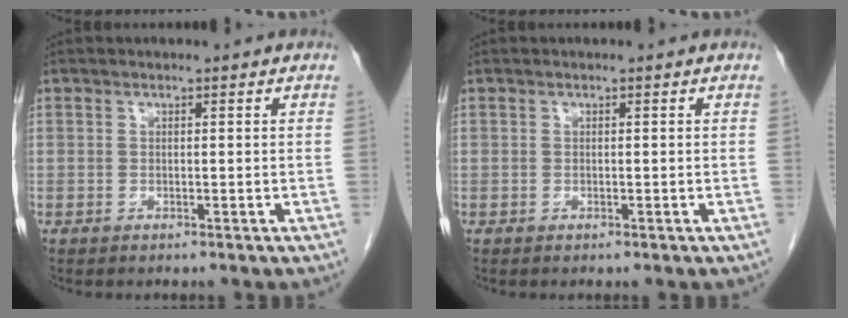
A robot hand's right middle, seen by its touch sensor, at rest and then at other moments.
{"total": 0.0}